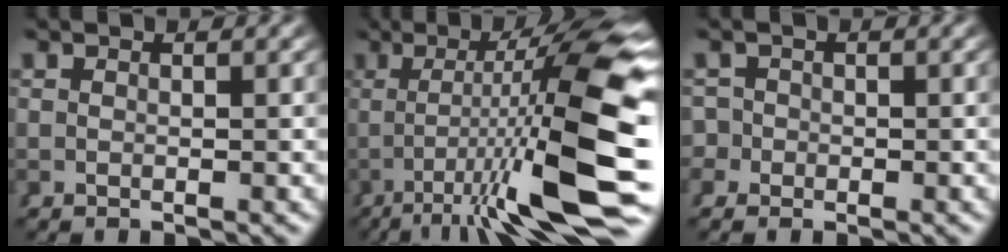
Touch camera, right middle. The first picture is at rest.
{"total": 12.9, "force": [-0.5, 1.7, 12.8], "torque": [-0.177, -0.004, 0.004]}
{"total": 1.6, "force": [-0.7, 1.4, -0.3], "torque": [0.010, -0.004, -0.017]}